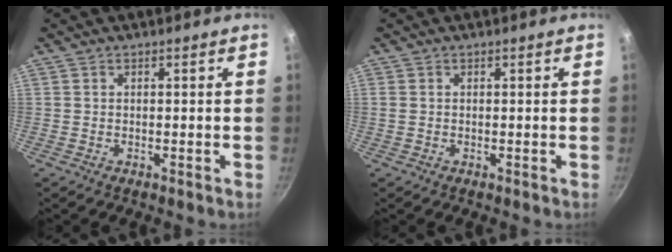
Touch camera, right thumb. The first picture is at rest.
{"total": 1.0, "force": [0.0, 0.7, 0.6], "torque": [-0.021, 0.001, 0.004]}